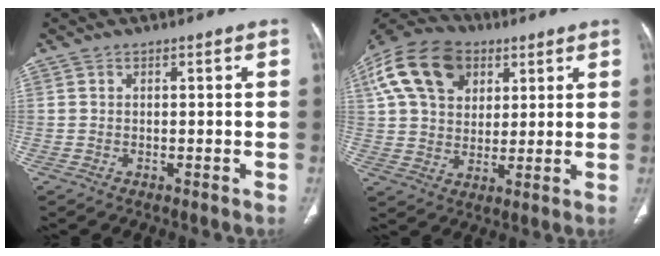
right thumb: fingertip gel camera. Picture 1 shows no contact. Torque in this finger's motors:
{"motor_torque": [0.04, 2.14, 0.59, 0.00, 0.17]}